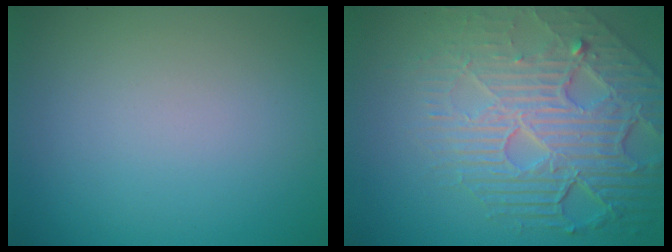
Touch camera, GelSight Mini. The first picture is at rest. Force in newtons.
{"total": 8.7, "press": 5.9, "slide": 6.4}